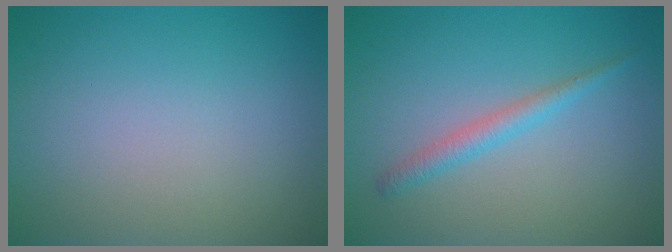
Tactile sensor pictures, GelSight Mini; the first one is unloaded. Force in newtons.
{"total": 1.8, "press": 1.8, "slide": 0.1}